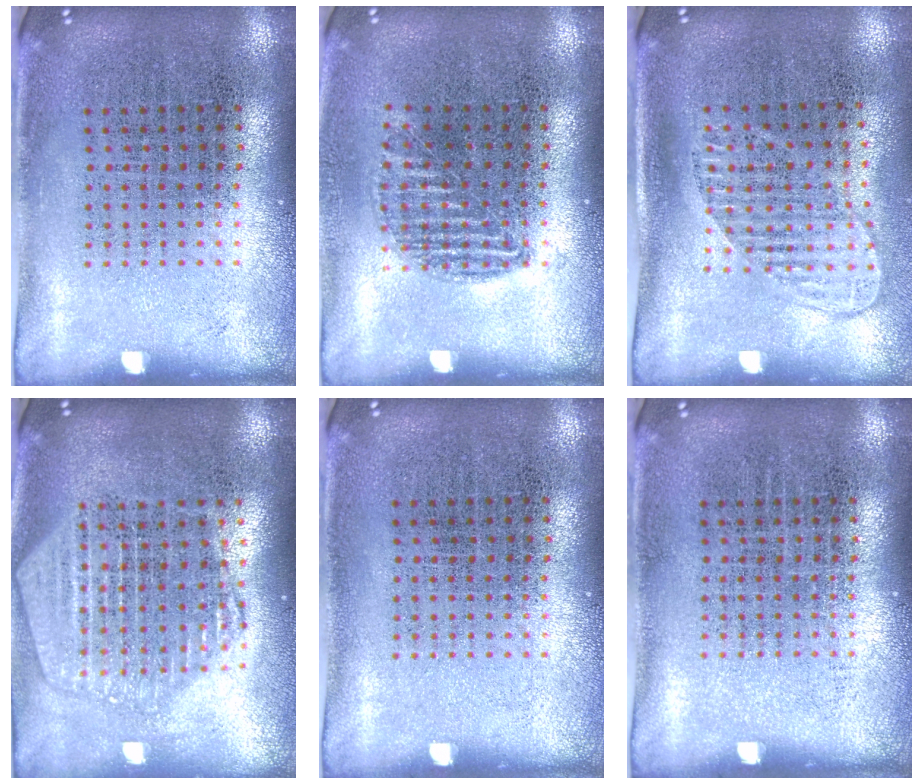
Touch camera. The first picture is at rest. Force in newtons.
{"total": 0.9, "press": 0.8, "slide": 0.5}
{"total": 1.4, "press": 1.2, "slide": 0.7}
{"total": 2.2, "press": 1.9, "slide": 1.1}
{"total": 0.0}
{"total": 0.0}